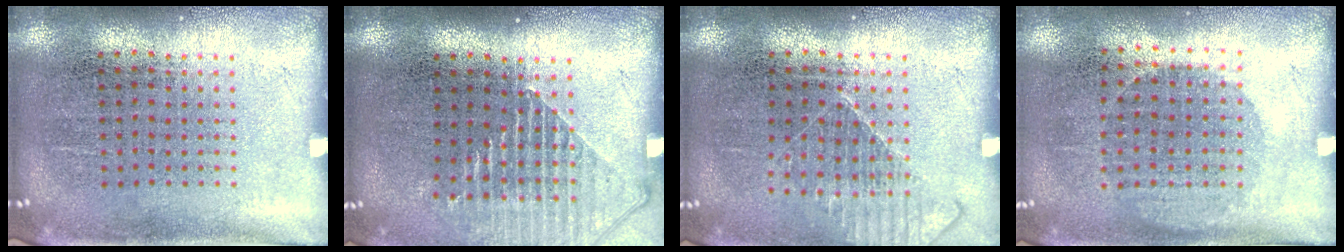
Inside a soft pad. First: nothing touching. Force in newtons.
{"total": 1.3, "press": 1.3, "slide": 0.4}
{"total": 1.2, "press": 1.2, "slide": 0.1}
{"total": 1.0, "press": 0.9, "slide": 0.4}